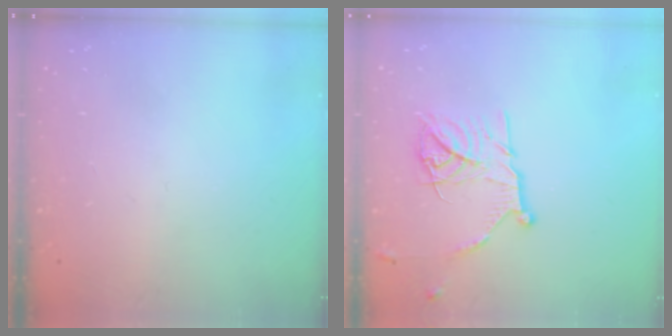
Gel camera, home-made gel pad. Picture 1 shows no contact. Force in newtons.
{"total": 14.2, "press": 14.2, "slide": 1.2}